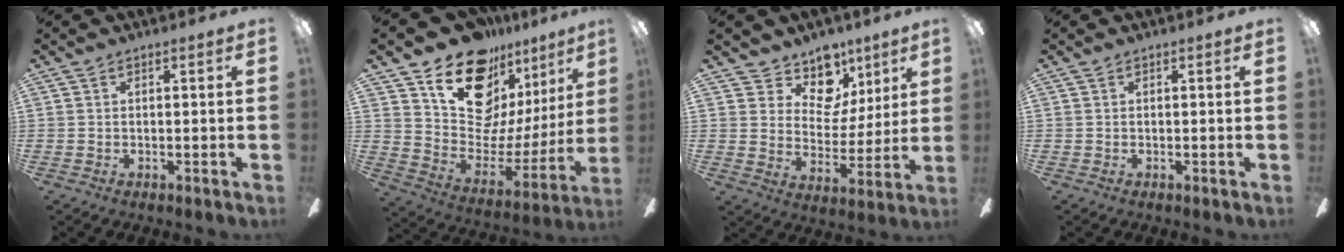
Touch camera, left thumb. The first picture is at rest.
{"total": 18.4, "force": [13.1, 10.4, 7.5], "torque": [-0.128, -0.110, 0.244]}
{"total": 11.6, "force": [8.3, 7.4, 3.5], "torque": [-0.063, -0.065, 0.160]}
{"total": 0.0}